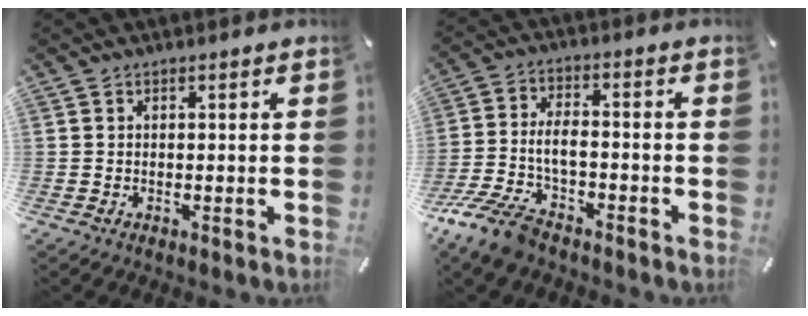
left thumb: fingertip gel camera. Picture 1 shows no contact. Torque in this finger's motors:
{"motor_torque": [-0.68, 2.22, 0.44, 0.33, 0.25]}